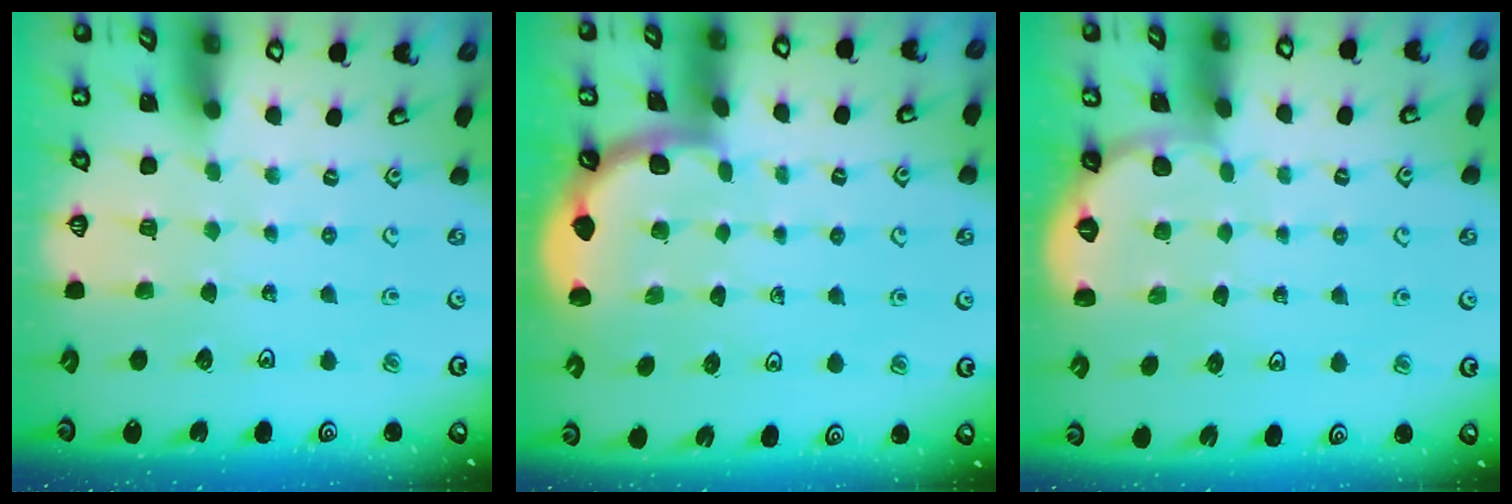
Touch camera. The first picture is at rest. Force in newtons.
{"total": 1.9, "press": 1.9, "slide": 0.0}
{"total": 0.0}